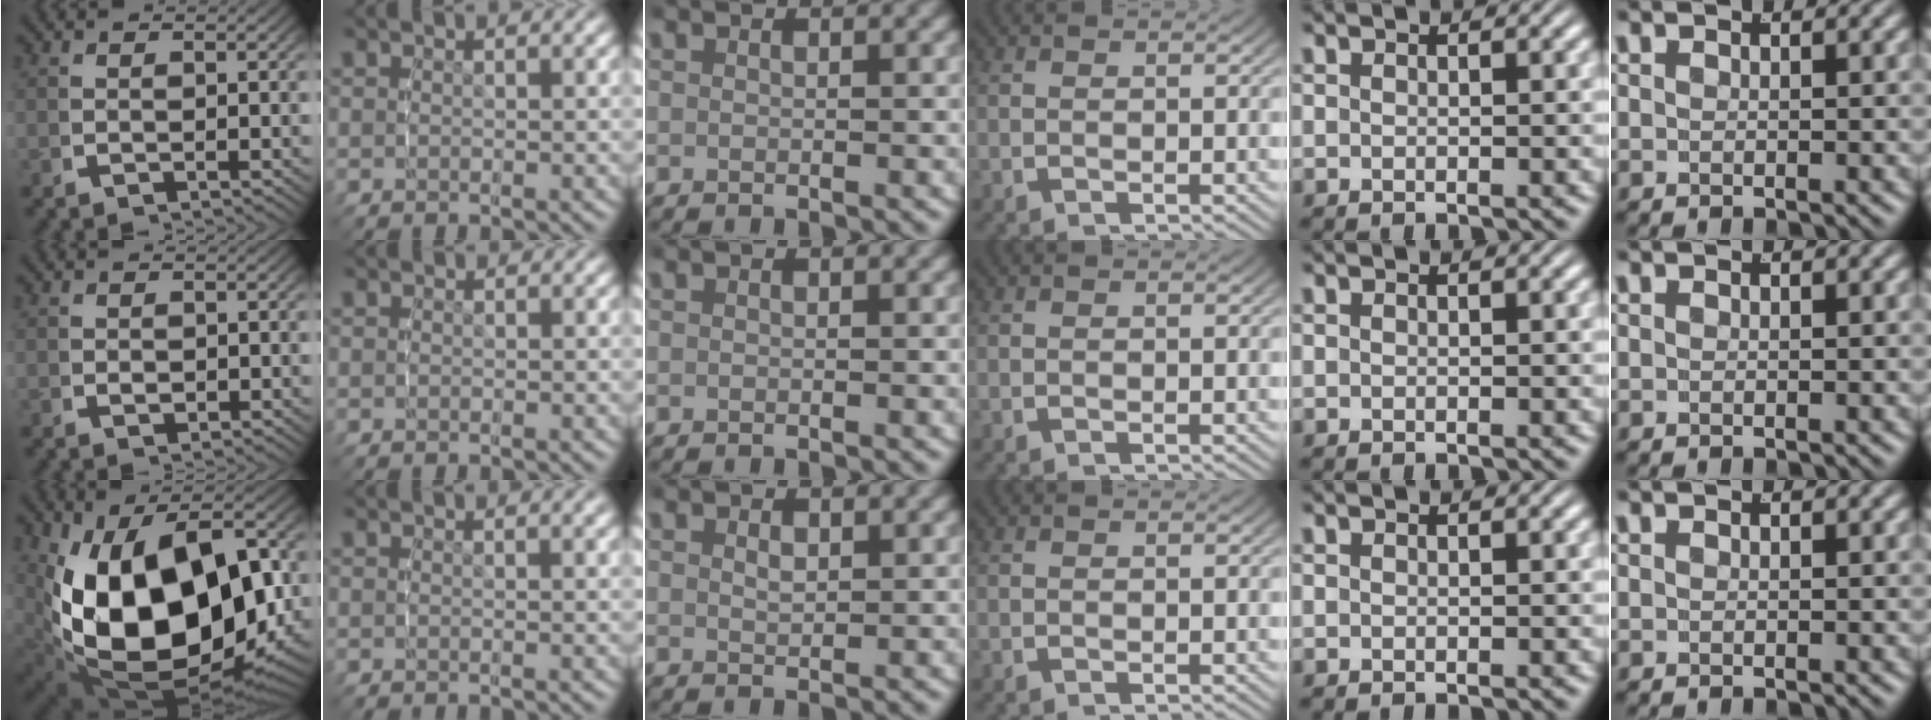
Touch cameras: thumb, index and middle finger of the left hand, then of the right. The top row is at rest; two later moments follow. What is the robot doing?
{"motion": "lift_and_place", "object": "tape"}